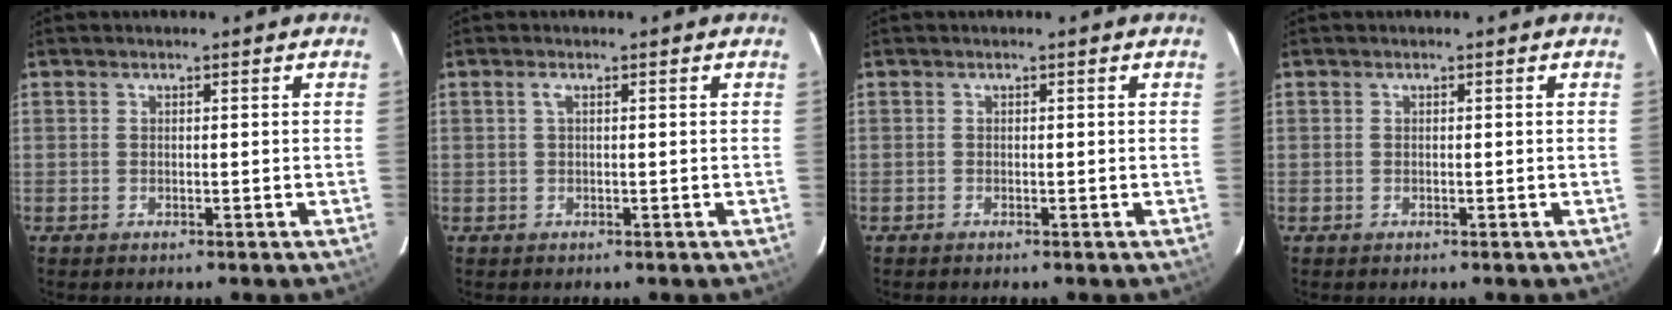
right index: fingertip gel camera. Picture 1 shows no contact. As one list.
[{"total": 1.0, "force": [0.3, 0.1, 1.0], "torque": [-0.021, 0.005, 0.003]}, {"total": 0.0}, {"total": 0.0}]